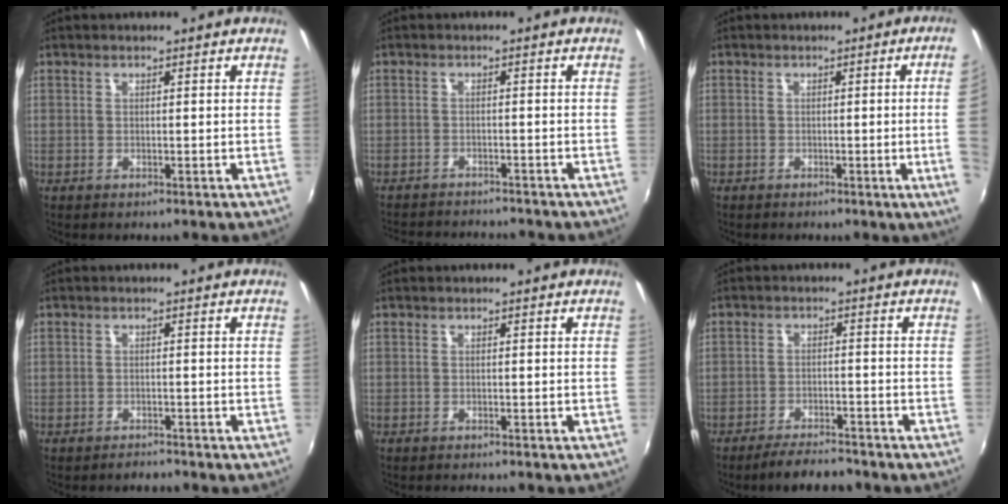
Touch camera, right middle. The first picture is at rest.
{"total": 8.9, "force": [-8.2, 1.5, 2.8], "torque": [-0.073, -0.012, -0.123]}
{"total": 5.9, "force": [-0.2, -1.9, 5.6], "torque": [-0.079, -0.010, 0.000]}
{"total": 1.2, "force": [-1.2, 0.3, 0.0], "torque": [-0.006, 0.001, -0.019]}
{"total": 1.0, "force": [-1.0, 0.0, 0.3], "torque": [-0.004, -0.008, -0.017]}
{"total": 6.2, "force": [-5.4, 1.1, 2.7], "torque": [-0.065, -0.005, -0.086]}